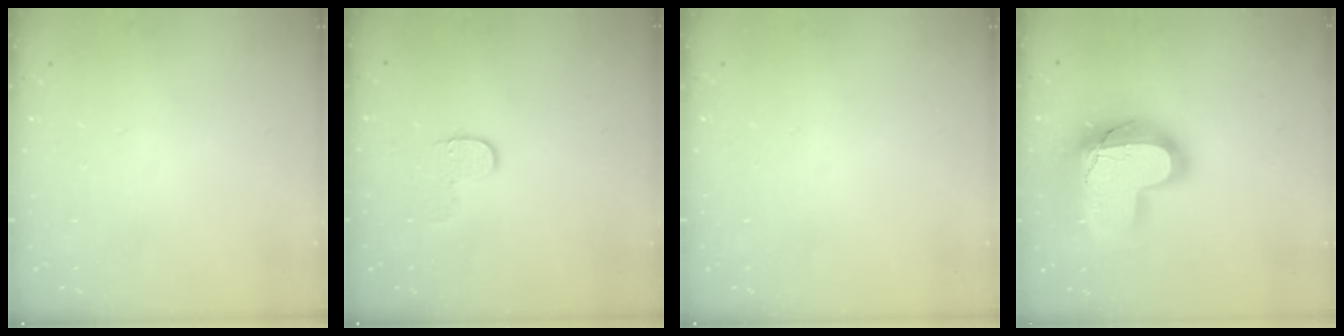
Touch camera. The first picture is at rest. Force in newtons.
{"total": 5.2, "press": 5.1, "slide": 0.6}
{"total": 0.0}
{"total": 21.0, "press": 20.9, "slide": 1.5}